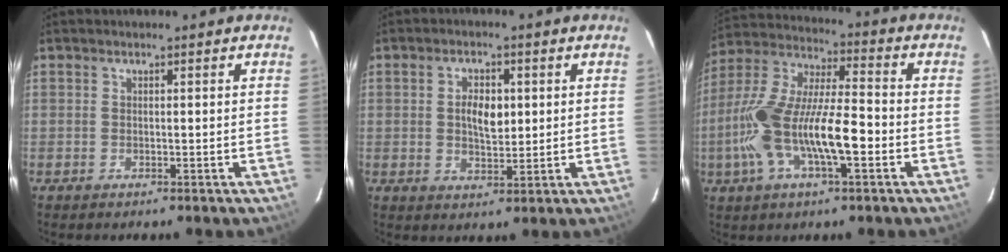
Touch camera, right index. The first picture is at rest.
{"total": 5.3, "force": [0.8, 2.9, 4.4], "torque": [-0.078, 0.004, 0.016]}
{"total": 18.1, "force": [-4.9, 5.1, 16.7], "torque": [-0.329, -0.006, -0.094]}